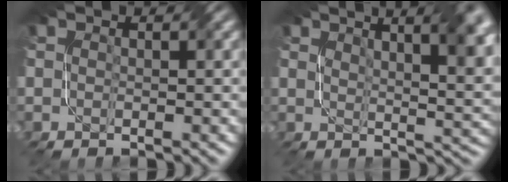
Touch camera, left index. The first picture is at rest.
{"total": 9.8, "force": [5.1, 3.8, 7.4], "torque": [-0.062, 0.022, 0.064]}